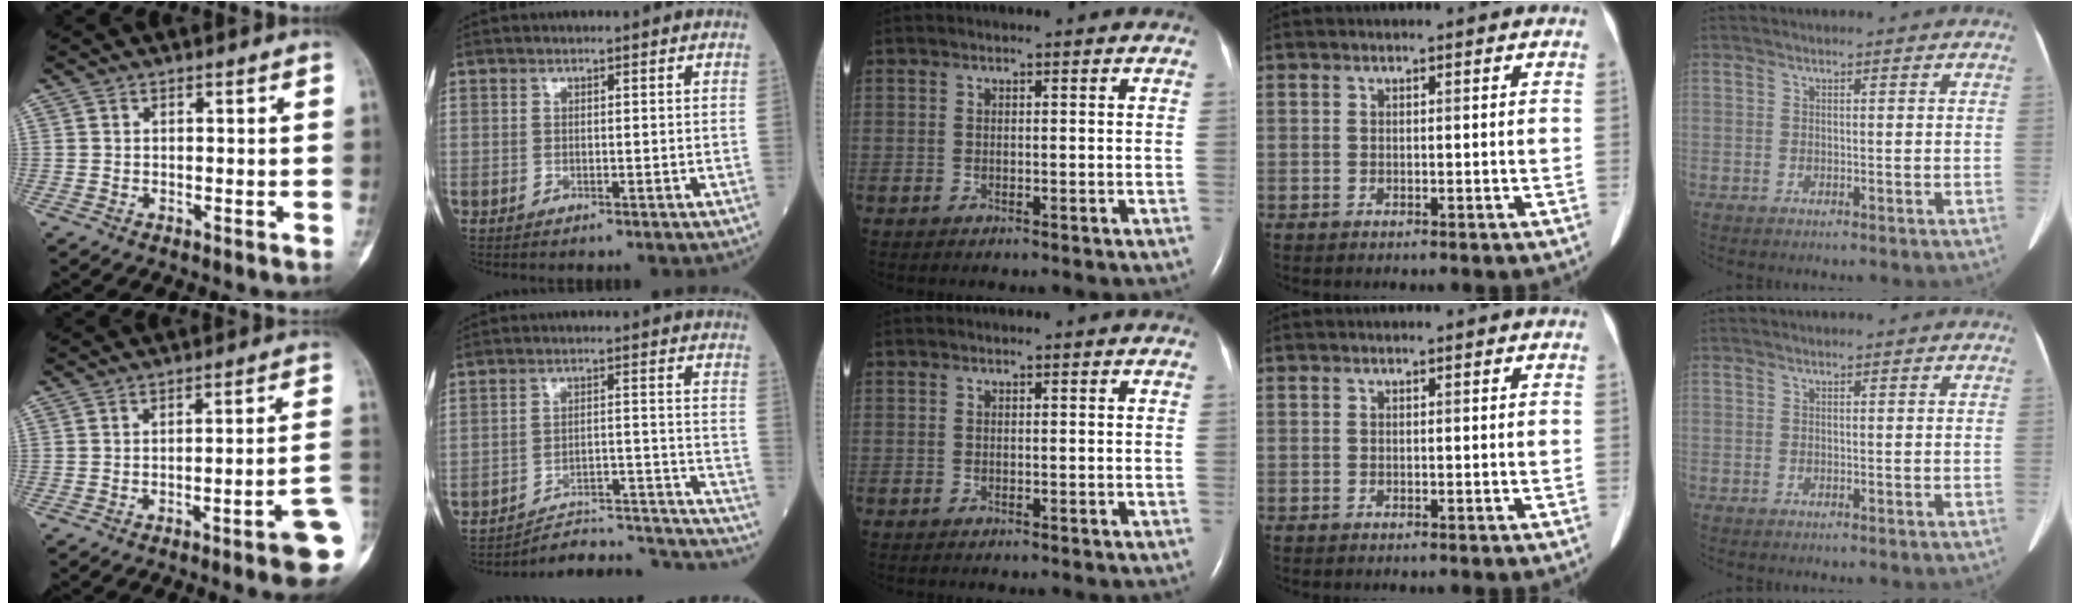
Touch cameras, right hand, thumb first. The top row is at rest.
{"thumb": {"total": 9.3, "force": [-4.1, 0.5, 8.4], "torque": [-0.105, 0.027, -0.053]}, "index": {"total": 17.1, "force": [-17.0, 0.3, 1.9], "torque": [-0.003, 0.033, -0.228]}}